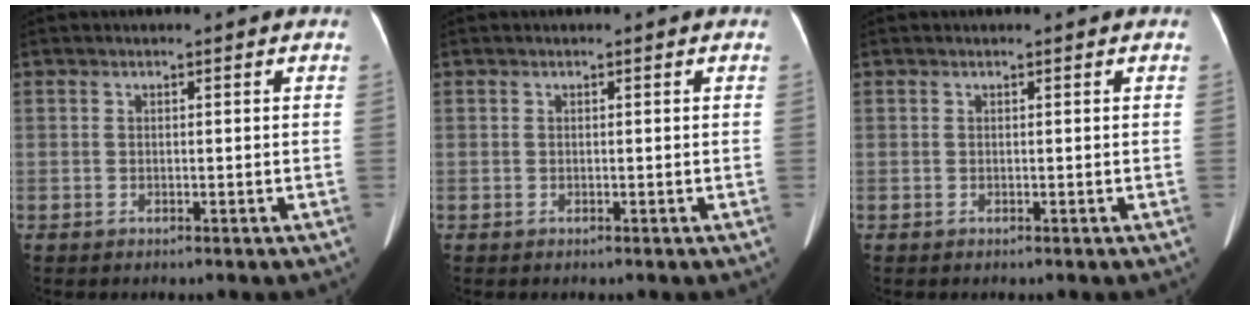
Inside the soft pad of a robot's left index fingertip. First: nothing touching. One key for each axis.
{"total": 0.0}
{"total": 0.0}